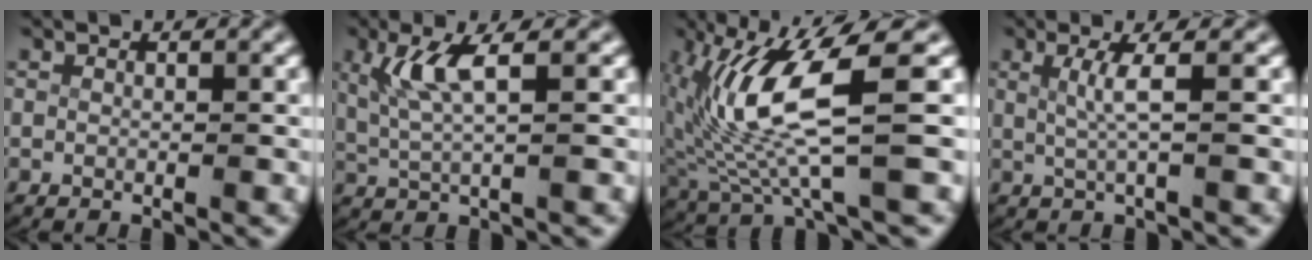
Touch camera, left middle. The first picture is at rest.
{"total": 3.7, "force": [1.1, 1.0, 3.4], "torque": [-0.084, -0.005, 0.028]}
{"total": 8.1, "force": [0.1, 2.9, 7.5], "torque": [-0.158, -0.009, 0.013]}
{"total": 2.4, "force": [0.3, -0.4, 2.4], "torque": [-0.049, -0.005, 0.011]}